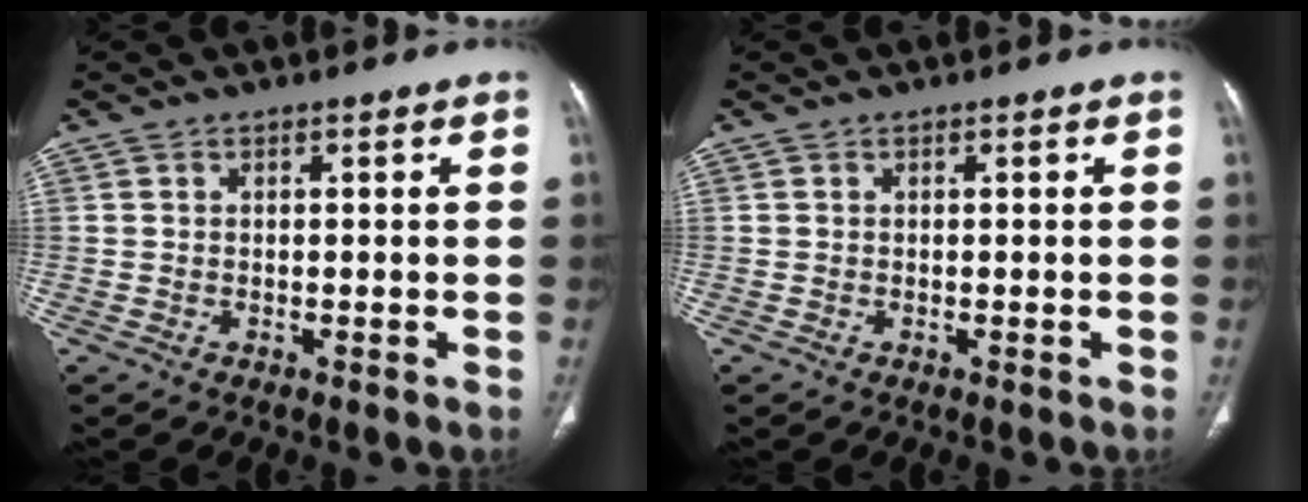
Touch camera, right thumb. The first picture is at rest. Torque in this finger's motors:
{"motor_torque": [0.00, 0.00, 0.01, -0.01, 0.00]}